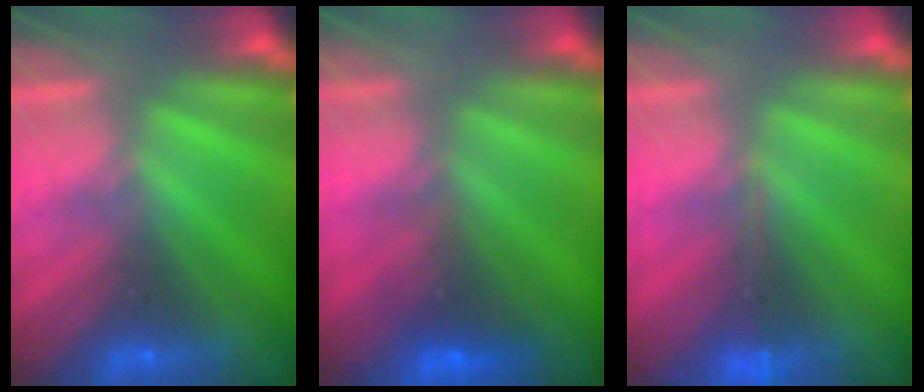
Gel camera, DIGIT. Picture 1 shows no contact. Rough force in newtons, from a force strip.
{"total": 6.9}
{"total": 1.8}